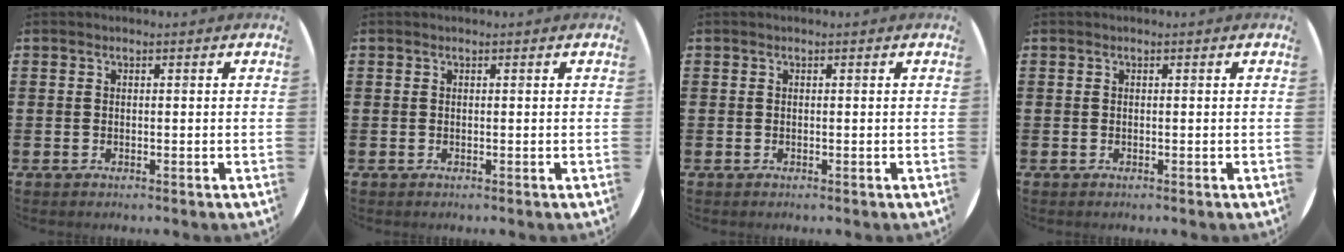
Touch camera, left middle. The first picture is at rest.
{"total": 0.0}
{"total": 0.0}
{"total": 0.0}